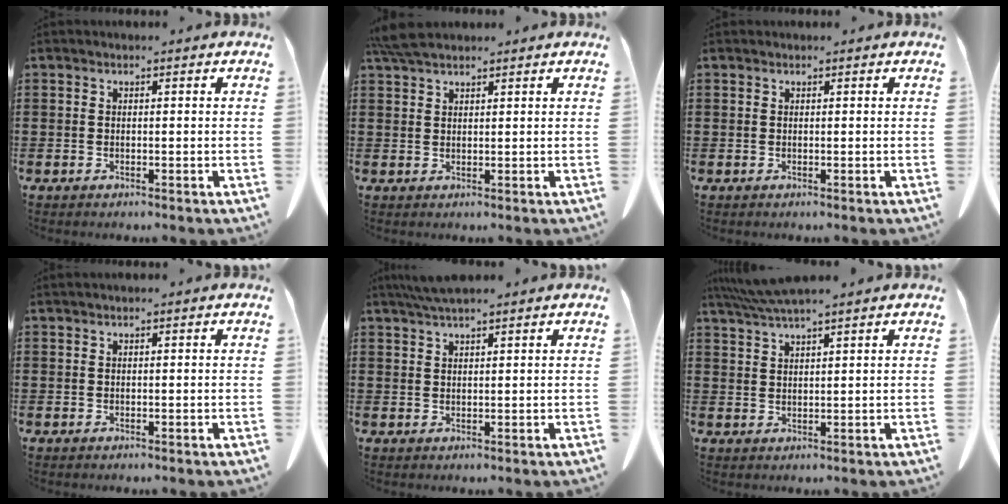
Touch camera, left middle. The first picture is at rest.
{"total": 4.0, "force": [3.3, 0.9, 2.1], "torque": [-0.051, -0.001, 0.064]}
{"total": 0.0}
{"total": 0.0}
{"total": 3.0, "force": [2.5, 0.3, 1.7], "torque": [-0.040, 0.001, 0.046]}
{"total": 3.9, "force": [3.4, 0.0, 2.0], "torque": [-0.048, -0.003, 0.064]}